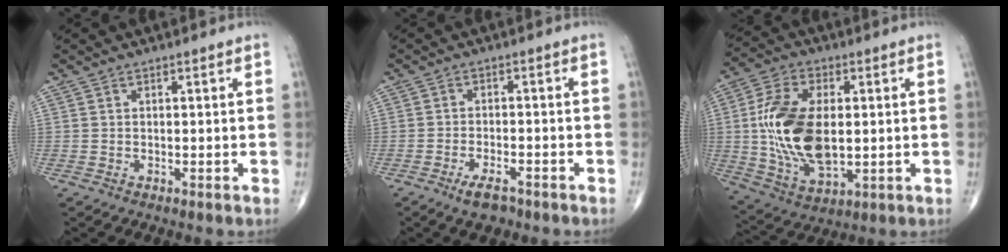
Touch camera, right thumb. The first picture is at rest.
{"total": 4.6, "force": [-3.1, 1.8, 2.9], "torque": [-0.052, 0.010, -0.050]}
{"total": 17.5, "force": [0.6, 9.7, 14.6], "torque": [-0.283, -0.006, 0.020]}